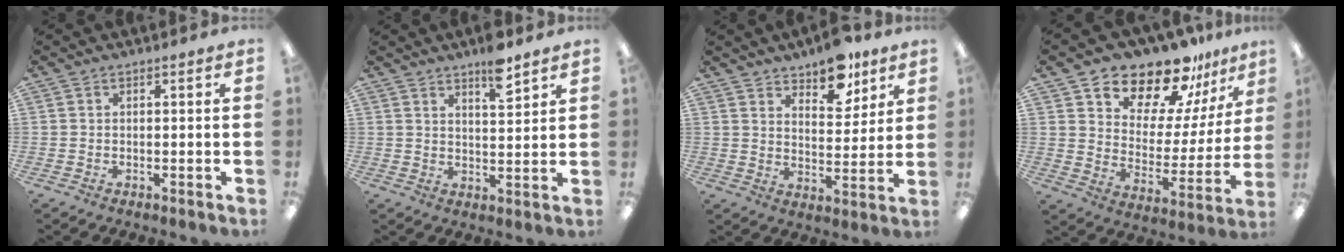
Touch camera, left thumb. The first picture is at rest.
{"total": 7.2, "force": [5.5, 1.9, 4.3], "torque": [-0.059, -0.035, 0.089]}
{"total": 9.6, "force": [7.8, 4.3, 3.7], "torque": [-0.034, -0.049, 0.136]}
{"total": 16.3, "force": [14.5, 6.2, 4.0], "torque": [-0.075, -0.125, 0.260]}